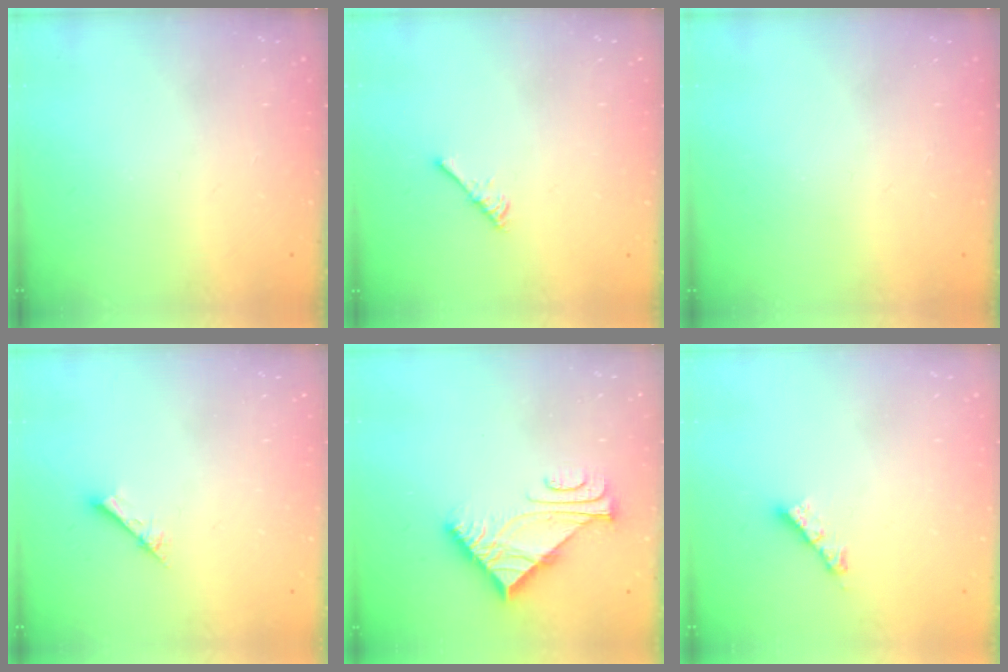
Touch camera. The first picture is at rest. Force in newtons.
{"total": 2.9, "press": 2.9, "slide": 0.5}
{"total": 0.0}
{"total": 2.1, "press": 2.1, "slide": 0.2}
{"total": 6.2, "press": 6.2, "slide": 0.4}
{"total": 3.3, "press": 3.3, "slide": 0.2}